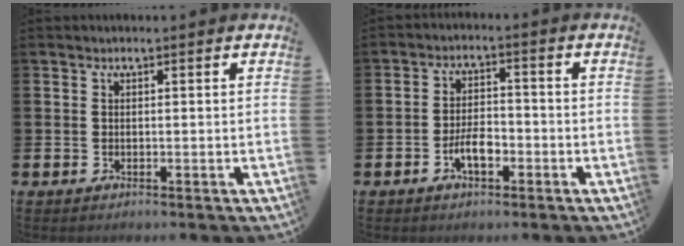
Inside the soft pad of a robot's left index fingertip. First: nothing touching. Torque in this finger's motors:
{"motor_torque": [0.72, -0.03, 0.17, 0.14]}